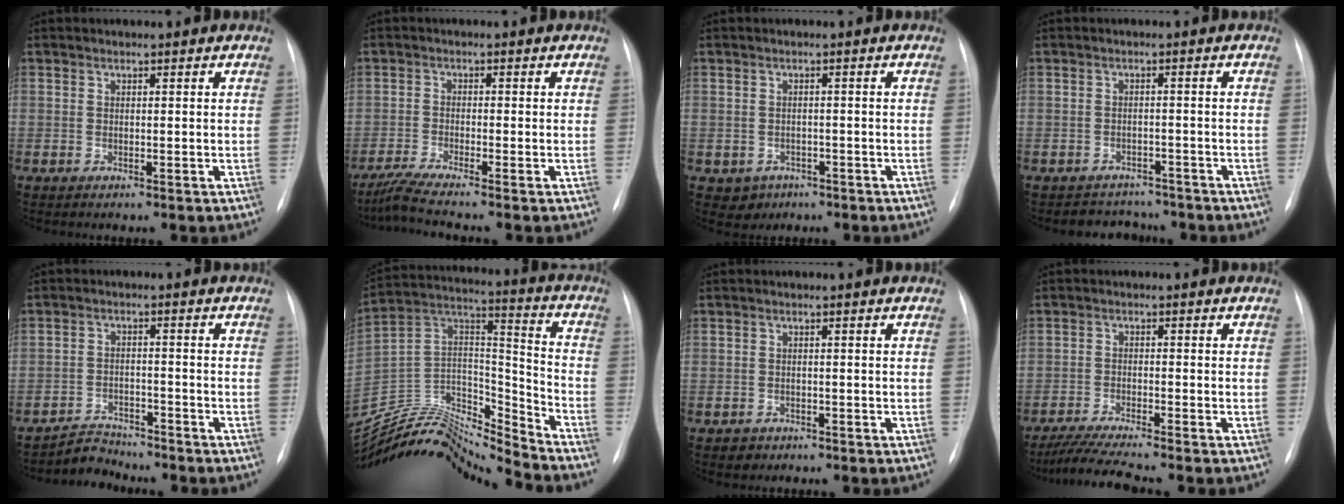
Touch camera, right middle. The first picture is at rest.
{"total": 4.3, "force": [-3.7, -1.2, 2.0], "torque": [-0.049, -0.018, -0.072]}
{"total": 3.0, "force": [-1.4, 2.6, 0.3], "torque": [-0.003, 0.009, -0.011]}
{"total": 5.0, "force": [-4.5, 2.3, -0.3], "torque": [0.007, 0.017, -0.059]}
{"total": 4.0, "force": [-3.8, 0.8, -0.9], "torque": [0.015, -0.004, -0.062]}
{"total": 18.2, "force": [-17.8, 1.6, 3.7], "torque": [-0.054, 0.066, -0.310]}
{"total": 1.4, "force": [-0.9, 1.1, -0.1], "torque": [-0.002, 0.004, -0.012]}
{"total": 6.6, "force": [-5.8, -1.1, 3.1], "torque": [-0.056, -0.027, -0.102]}